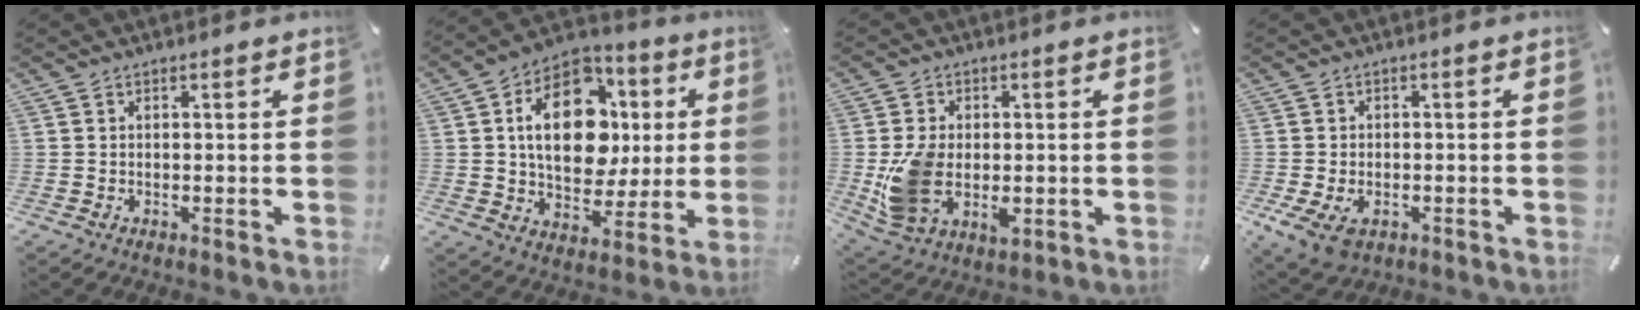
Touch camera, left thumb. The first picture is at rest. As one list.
[{"total": 19.4, "force": [3.4, 13.5, 13.5], "torque": [-0.221, 0.000, 0.061]}, {"total": 9.7, "force": [-0.9, 7.2, 6.4], "torque": [-0.144, 0.004, -0.010]}, {"total": 6.0, "force": [-2.3, 4.3, 3.5], "torque": [-0.082, 0.006, -0.041]}]